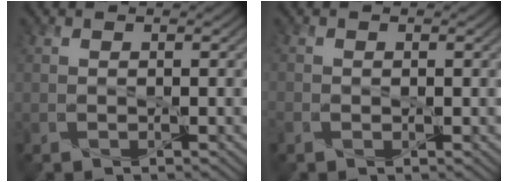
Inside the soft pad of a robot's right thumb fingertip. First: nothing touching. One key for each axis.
{"total": 0.9, "fx": -0.2, "fy": 0.7, "fz": 0.6, "tx": -0.012, "ty": -0.004, "tz": -0.006}